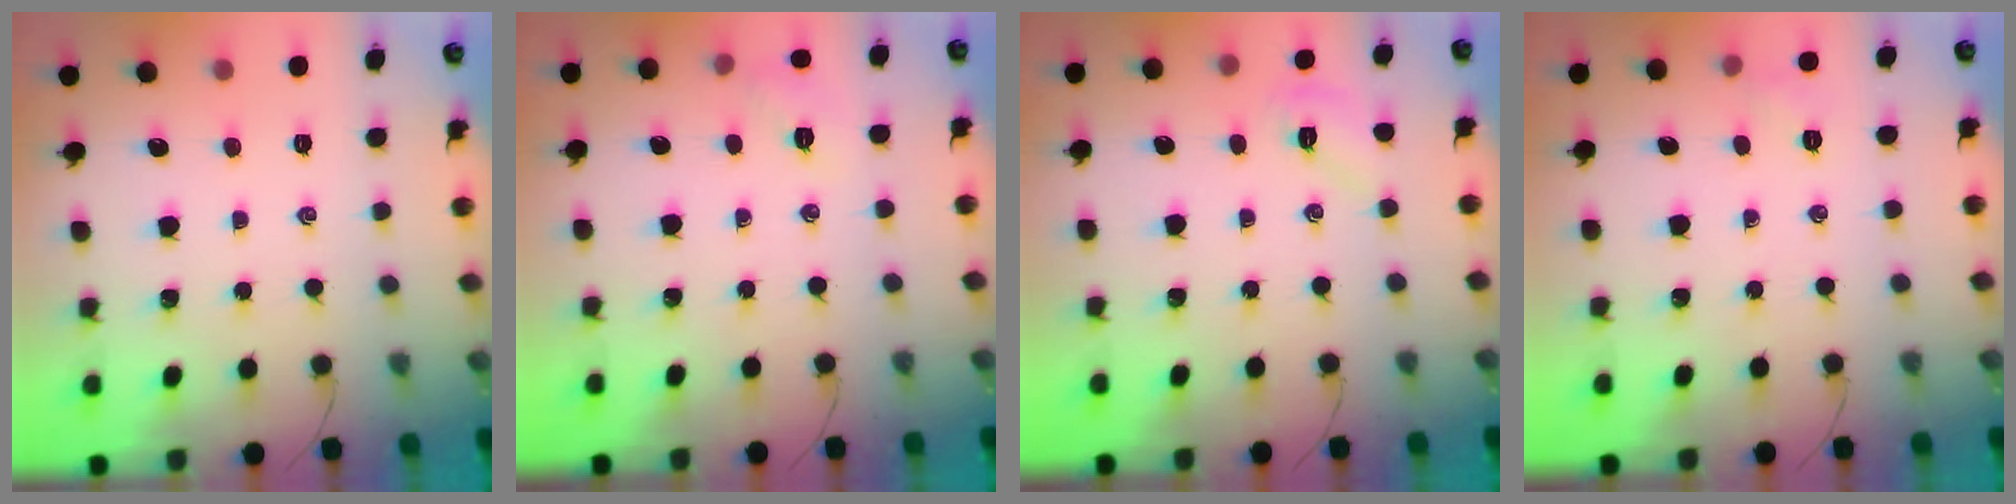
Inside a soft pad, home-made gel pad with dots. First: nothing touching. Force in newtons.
{"total": 5.7, "press": 5.4, "slide": 1.7}
{"total": 6.3, "press": 6.2, "slide": 1.1}
{"total": 3.6, "press": 3.4, "slide": 1.1}